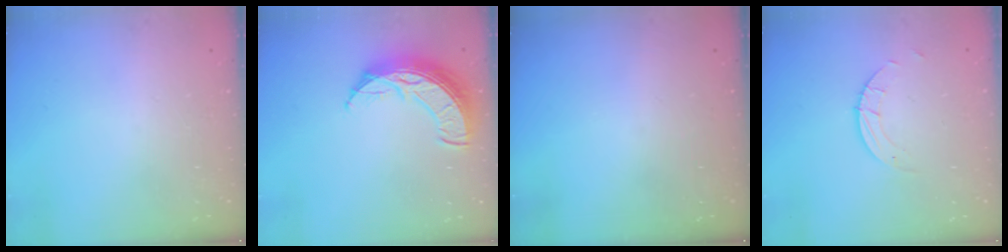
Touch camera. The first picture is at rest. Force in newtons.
{"total": 13.7, "press": 13.7, "slide": 1.0}
{"total": 0.0}
{"total": 1.5, "press": 1.5, "slide": 0.1}